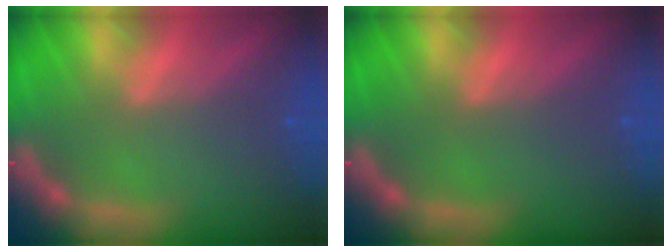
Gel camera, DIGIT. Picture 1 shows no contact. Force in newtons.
{"total": 0.0}